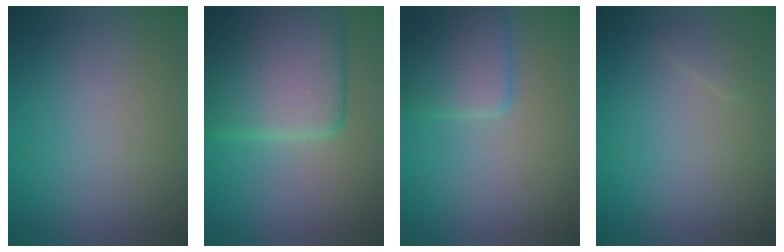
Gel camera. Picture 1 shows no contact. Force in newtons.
{"total": 10.8, "press": 10.8, "slide": 0.7}
{"total": 3.7, "press": 3.6, "slide": 0.2}
{"total": 0.9, "press": 0.9, "slide": 0.0}